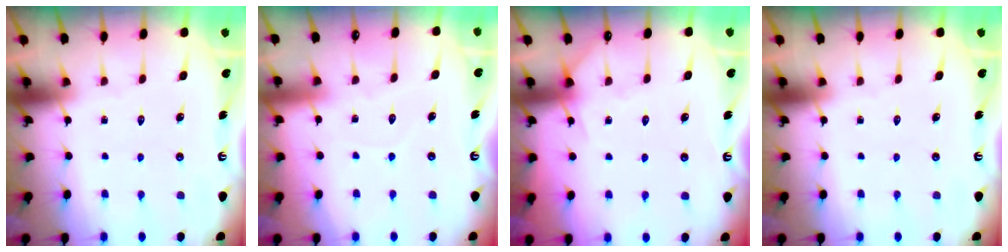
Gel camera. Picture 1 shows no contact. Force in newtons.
{"total": 2.6, "press": 2.6, "slide": 0.3}
{"total": 5.5, "press": 5.5, "slide": 0.7}
{"total": 0.0}